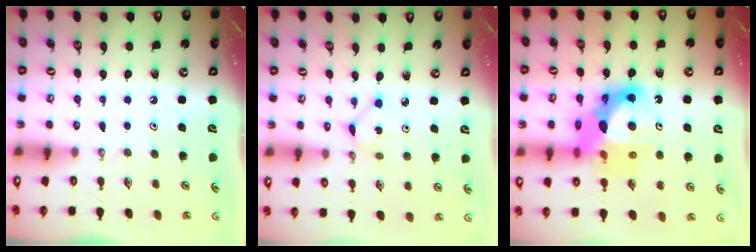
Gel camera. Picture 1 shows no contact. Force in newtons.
{"total": 2.3, "press": 2.3, "slide": 0.3}
{"total": 17.1, "press": 16.9, "slide": 2.5}